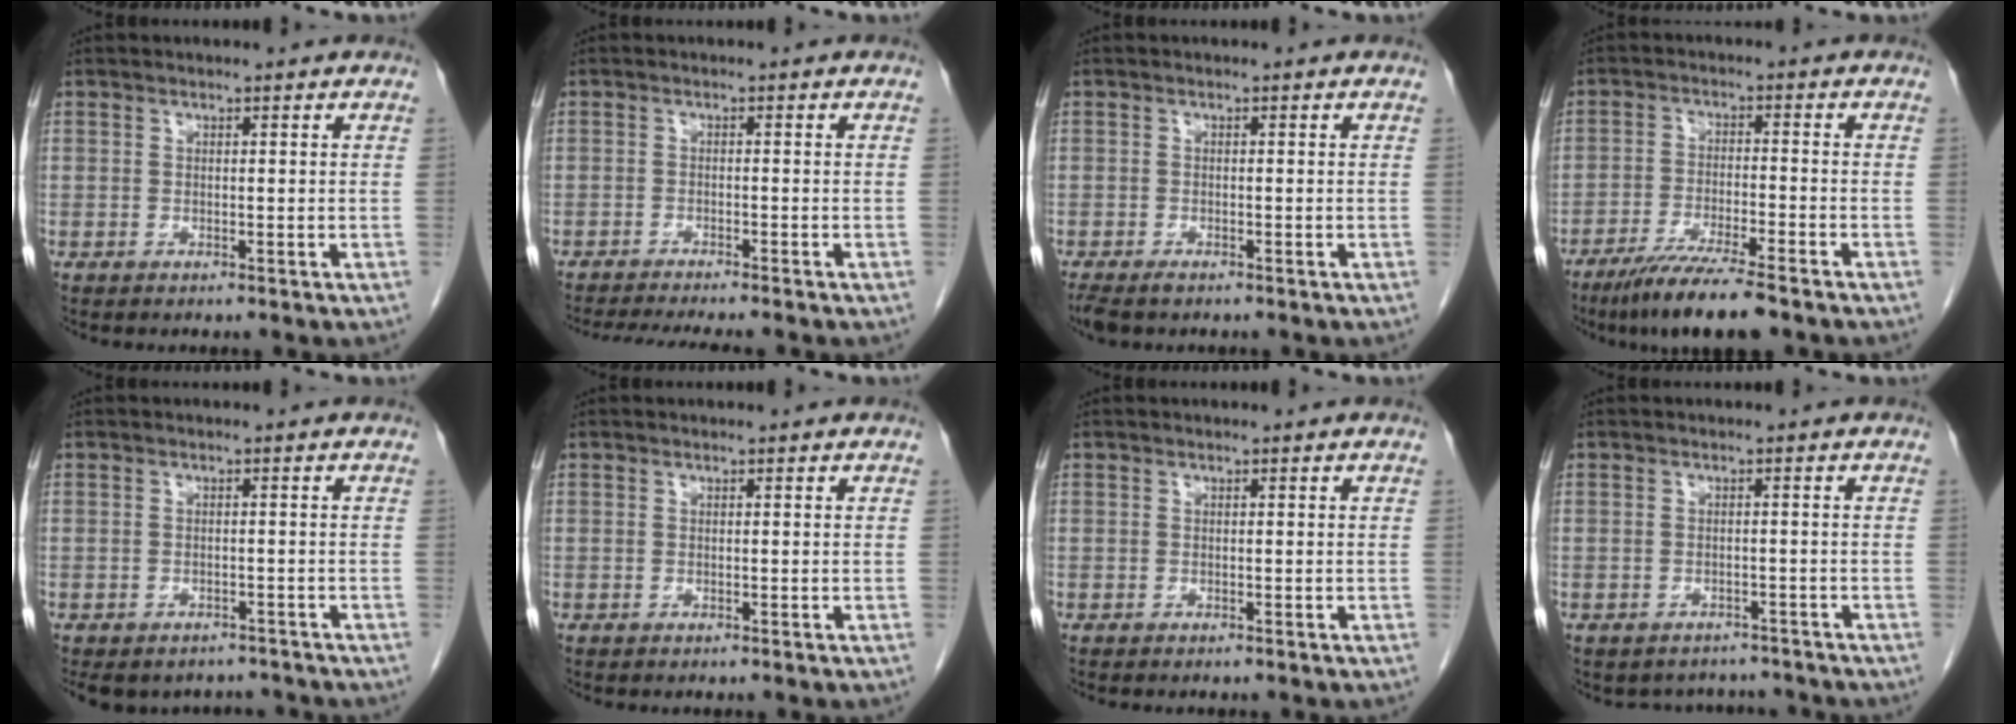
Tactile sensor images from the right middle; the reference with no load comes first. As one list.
[{"total": 8.7, "force": [-7.7, 0.5, 4.1], "torque": [-0.053, -0.016, -0.114]}, {"total": 3.1, "force": [-2.3, 1.1, 1.6], "torque": [-0.034, -0.010, -0.037]}, {"total": 8.9, "force": [-6.8, 0.2, 5.7], "torque": [-0.100, -0.026, -0.119]}, {"total": 8.4, "force": [-7.2, 4.1, 1.4], "torque": [-0.025, 0.008, -0.087]}, {"total": 0.0}, {"total": 0.0}, {"total": 4.5, "force": [-4.1, 1.9, -0.2], "torque": [0.005, 0.013, -0.049]}]